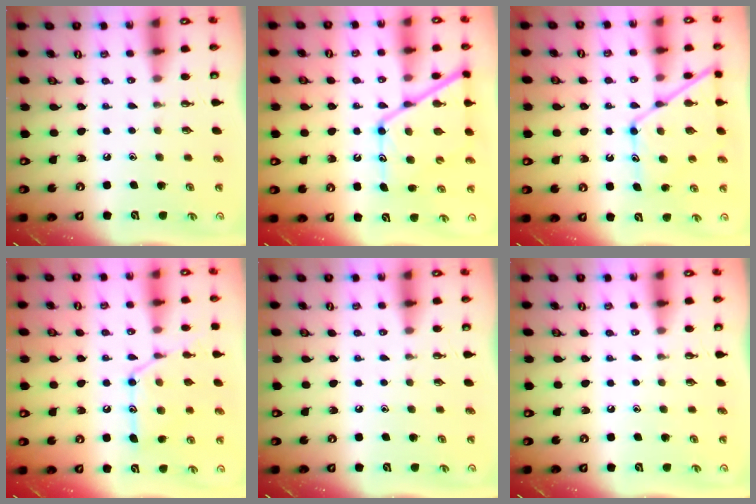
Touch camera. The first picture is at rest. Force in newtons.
{"total": 17.1, "press": 17.0, "slide": 1.4}
{"total": 13.8, "press": 13.8, "slide": 1.2}
{"total": 16.5, "press": 16.5, "slide": 1.3}
{"total": 0.0}
{"total": 0.0}